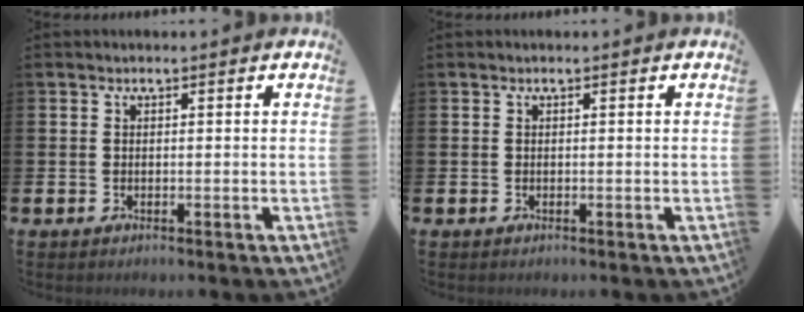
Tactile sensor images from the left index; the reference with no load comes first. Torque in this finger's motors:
{"motor_torque": [-0.01, 0.01, 0.00, 0.00]}